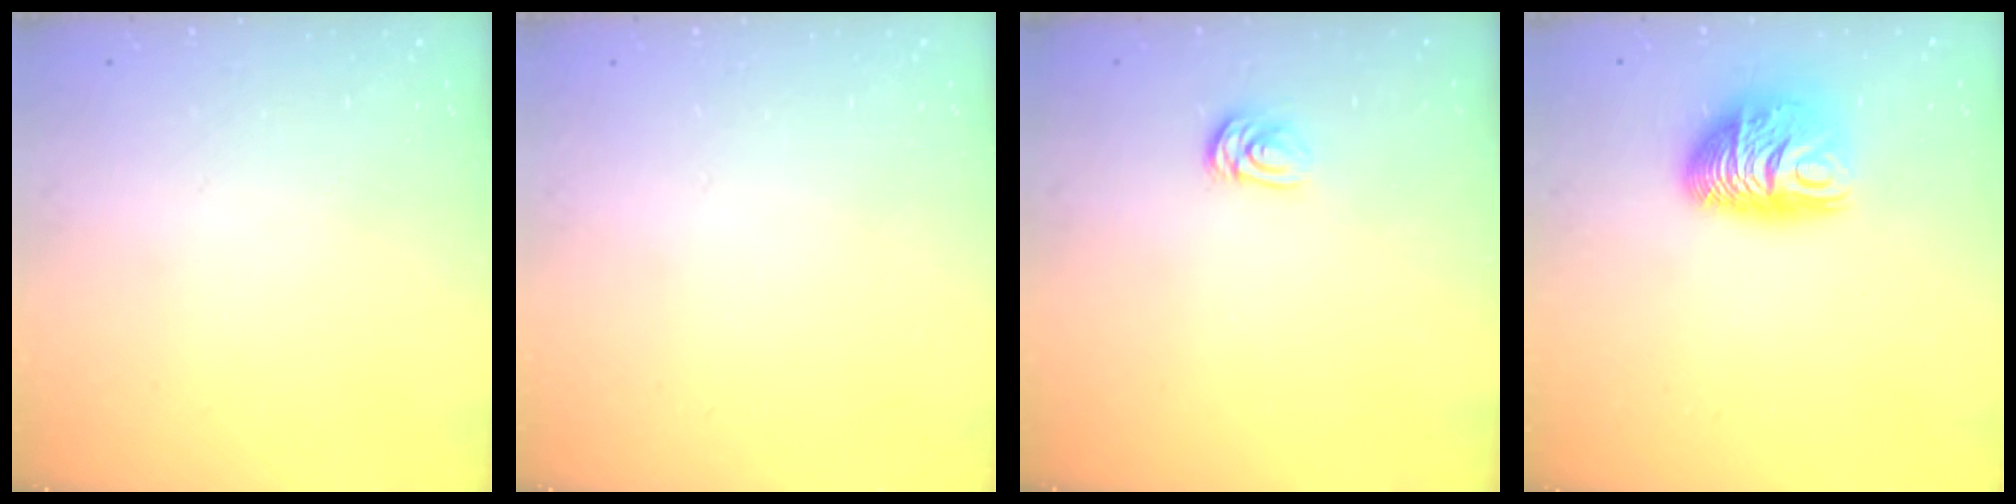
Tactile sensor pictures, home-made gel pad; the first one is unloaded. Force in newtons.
{"total": 0.0}
{"total": 2.6, "press": 2.6, "slide": 0.3}
{"total": 9.1, "press": 9.1, "slide": 0.9}